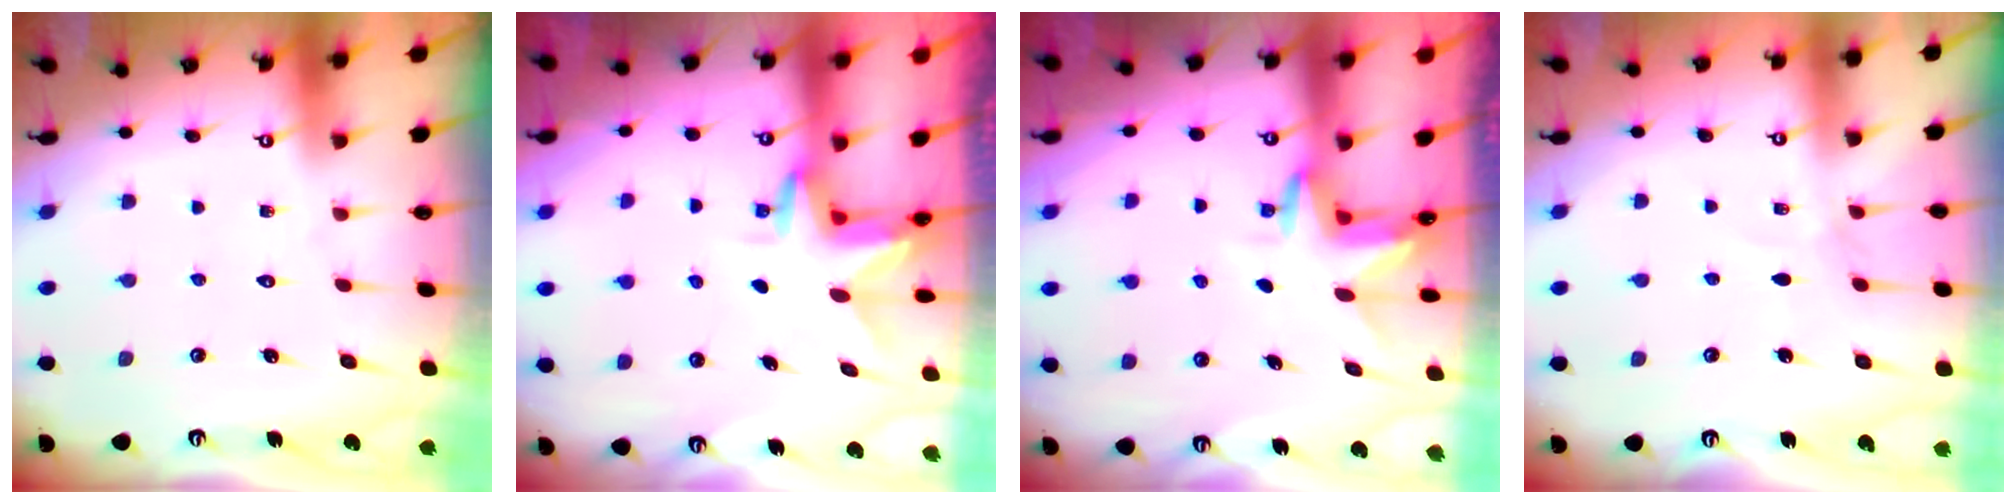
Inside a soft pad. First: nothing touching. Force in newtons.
{"total": 3.2, "press": 3.2, "slide": 0.2}
{"total": 3.3, "press": 3.3, "slide": 0.3}
{"total": 2.3, "press": 2.3, "slide": 0.3}